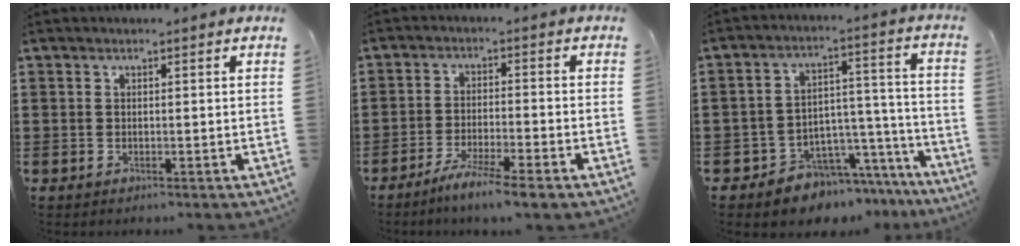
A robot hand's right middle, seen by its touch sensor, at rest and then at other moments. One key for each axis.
{"total": 5.0, "fx": -4.2, "fy": -0.3, "fz": 2.7, "tx": -0.048, "ty": -0.009, "tz": -0.076}
{"total": 6.1, "fx": -5.5, "fy": 2.8, "fz": 0.0, "tx": -0.005, "ty": 0.014, "tz": -0.104}